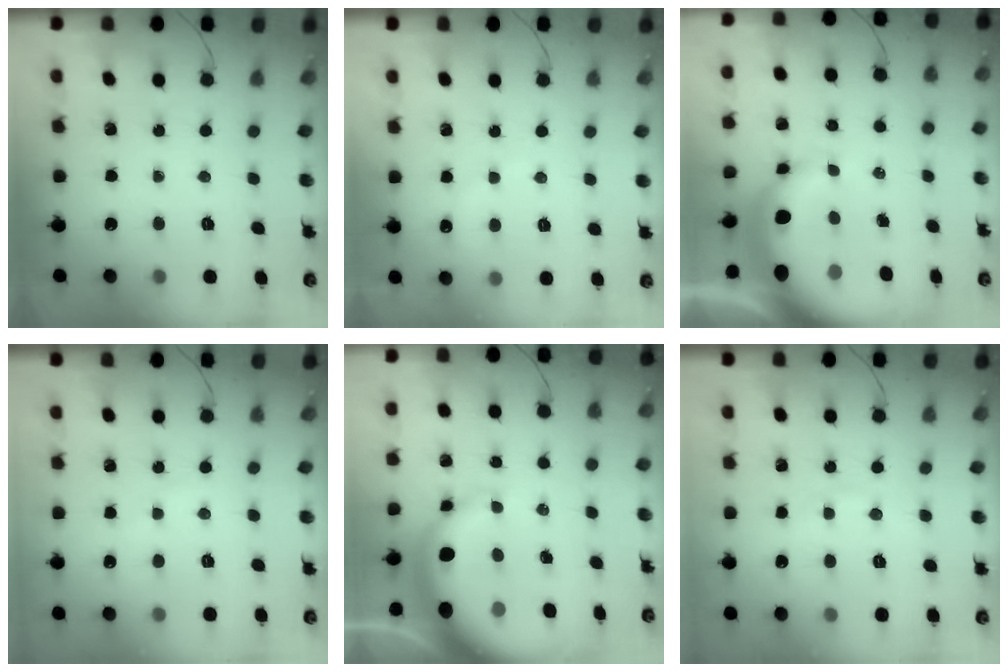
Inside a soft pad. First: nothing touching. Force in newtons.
{"total": 4.7, "press": 4.5, "slide": 1.3}
{"total": 11.0, "press": 10.8, "slide": 2.1}
{"total": 3.1, "press": 2.9, "slide": 1.0}
{"total": 10.5, "press": 10.2, "slide": 2.6}
{"total": 4.1, "press": 3.9, "slide": 1.3}